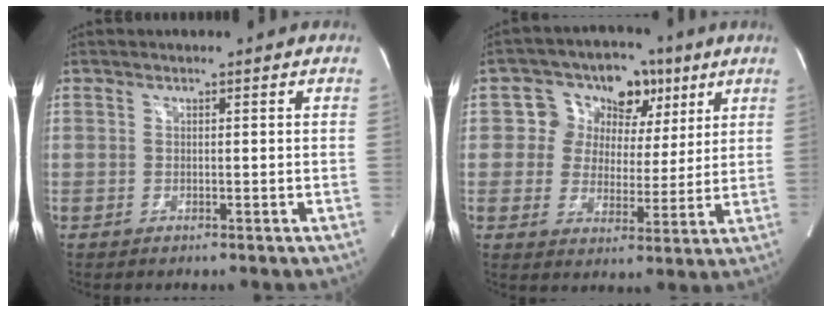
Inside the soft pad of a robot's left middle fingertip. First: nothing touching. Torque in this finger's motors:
{"motor_torque": [0.23, -0.22, 0.08, 0.04]}